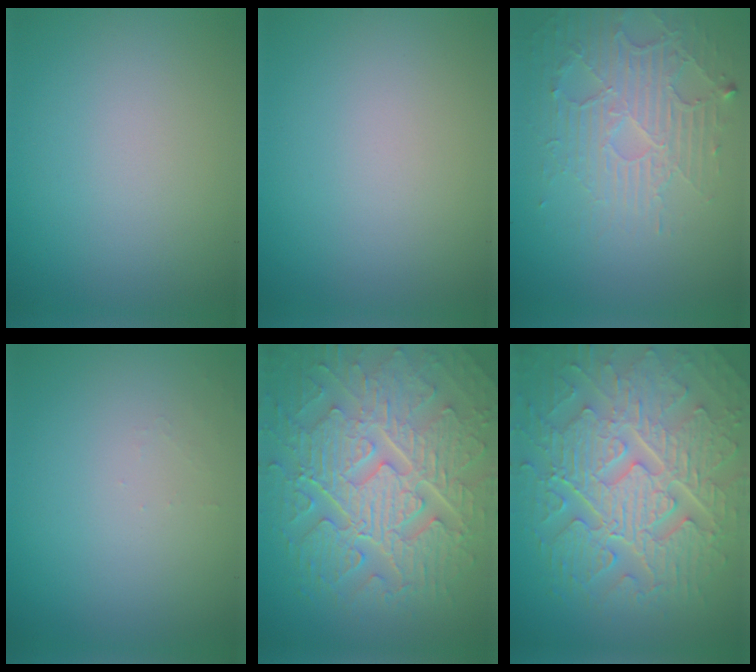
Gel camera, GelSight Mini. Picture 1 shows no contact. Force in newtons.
{"total": 0.0}
{"total": 5.5, "press": 3.5, "slide": 4.3}
{"total": 0.7, "press": 0.7, "slide": 0.1}
{"total": 10.6, "press": 7.0, "slide": 7.9}
{"total": 10.6, "press": 7.0, "slide": 7.9}